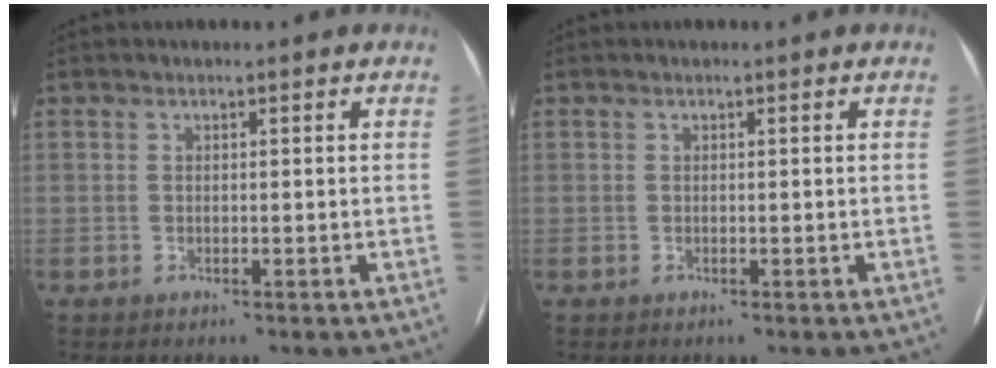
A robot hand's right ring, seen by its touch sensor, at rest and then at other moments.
{"total": 0.0}